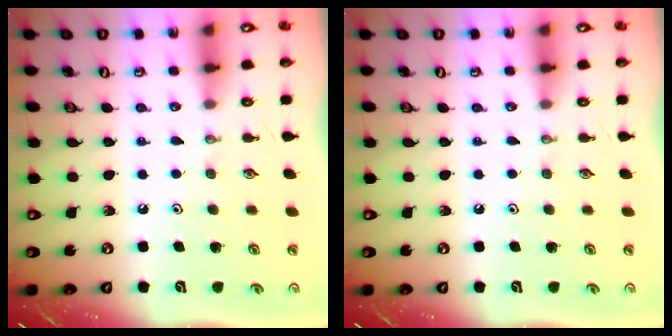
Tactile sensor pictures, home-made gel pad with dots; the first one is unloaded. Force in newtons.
{"total": 0.0}